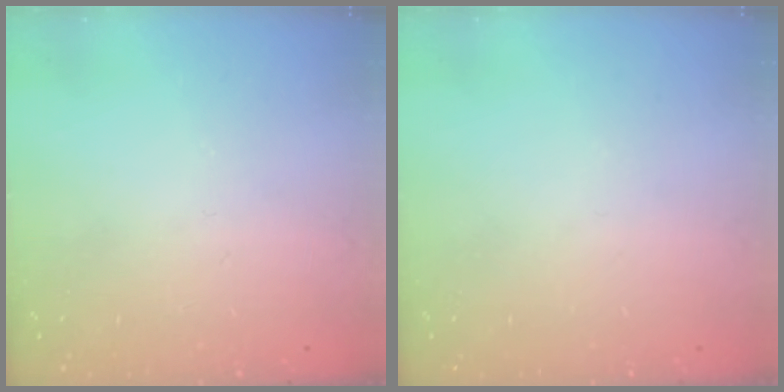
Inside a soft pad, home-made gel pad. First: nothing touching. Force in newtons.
{"total": 0.0}